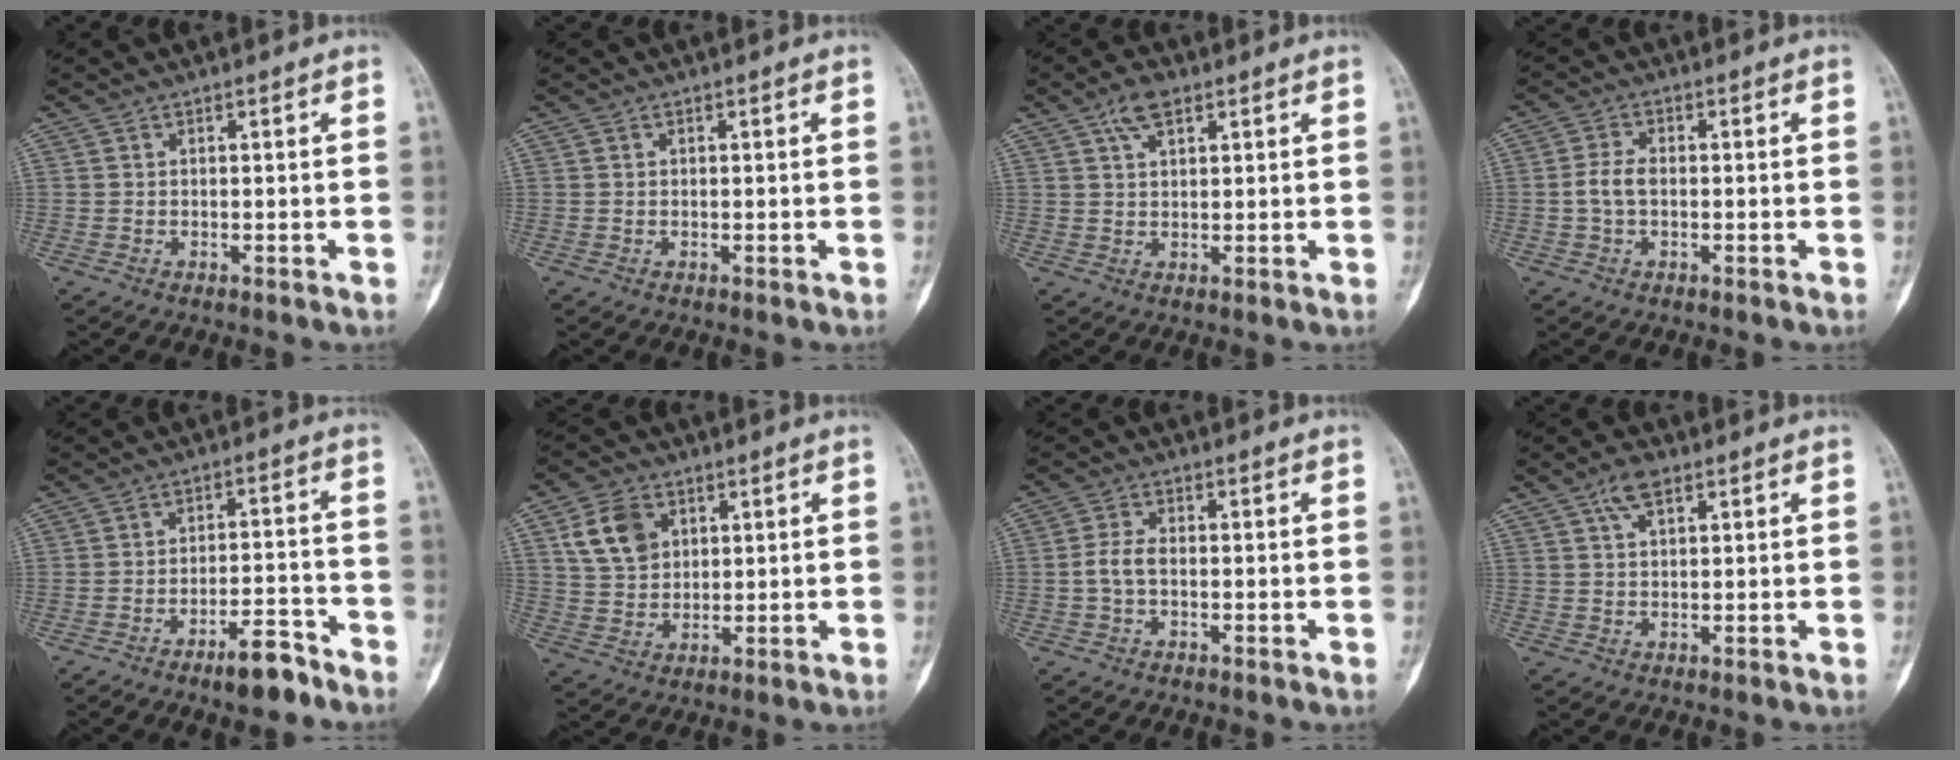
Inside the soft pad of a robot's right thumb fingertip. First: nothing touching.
{"total": 0.0}
{"total": 4.7, "force": [2.7, 2.2, 3.2], "torque": [-0.054, -0.001, 0.050]}
{"total": 3.7, "force": [-0.4, 2.3, 3.0], "torque": [-0.064, 0.010, -0.012]}
{"total": 7.4, "force": [-5.4, 2.2, 4.6], "torque": [-0.067, 0.041, -0.083]}
{"total": 8.8, "force": [3.4, 6.4, 4.9], "torque": [-0.071, -0.009, 0.071]}
{"total": 3.4, "force": [-0.6, 1.9, 2.8], "torque": [-0.061, 0.009, -0.016]}
{"total": 4.4, "force": [2.4, 2.0, 3.0], "torque": [-0.052, 0.001, 0.045]}